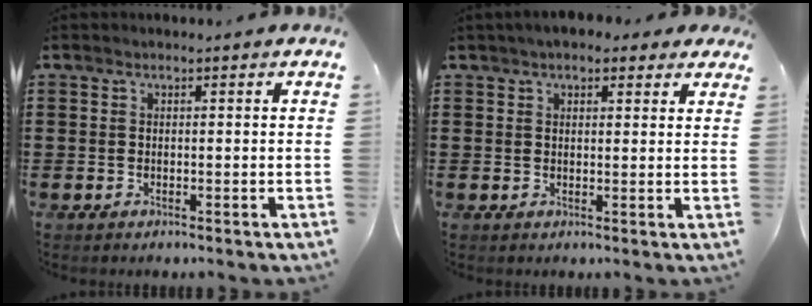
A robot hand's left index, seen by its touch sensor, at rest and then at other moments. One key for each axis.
{"total": 3.1, "fx": 2.3, "fy": 1.8, "fz": 1.0, "tx": -0.022, "ty": 0.004, "tz": 0.038}